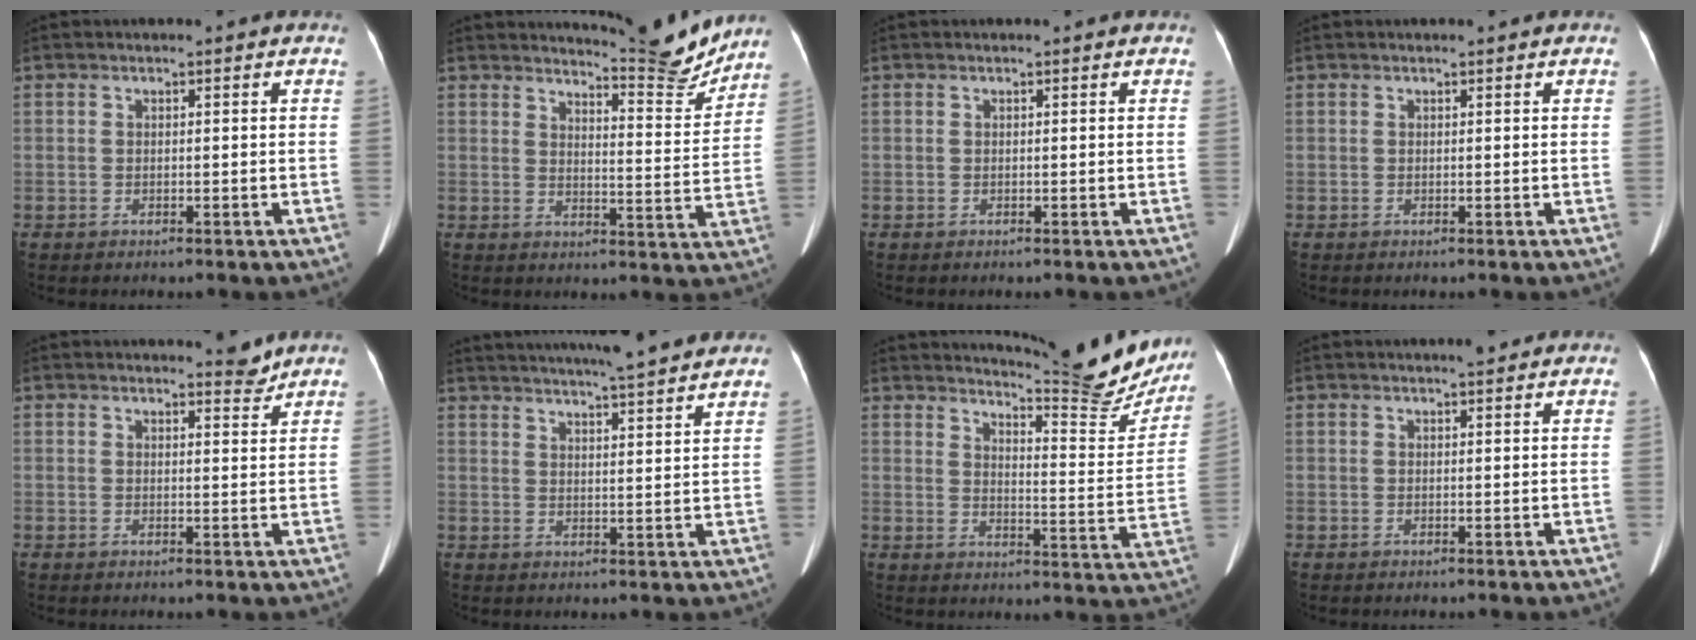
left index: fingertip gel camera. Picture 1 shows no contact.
{"total": 9.2, "force": [9.1, -0.3, 1.1], "torque": [-0.020, -0.044, 0.117]}
{"total": 0.0}
{"total": 0.0}
{"total": 2.1, "force": [2.1, 0.1, 0.1], "torque": [-0.005, -0.017, 0.025]}
{"total": 17.1, "force": [15.4, 0.4, 7.3], "torque": [-0.119, 0.013, 0.207]}
{"total": 16.6, "force": [15.9, 1.0, 4.9], "torque": [-0.067, -0.083, 0.186]}
{"total": 2.0, "force": [1.6, 0.3, 1.1], "torque": [-0.017, 0.002, 0.022]}